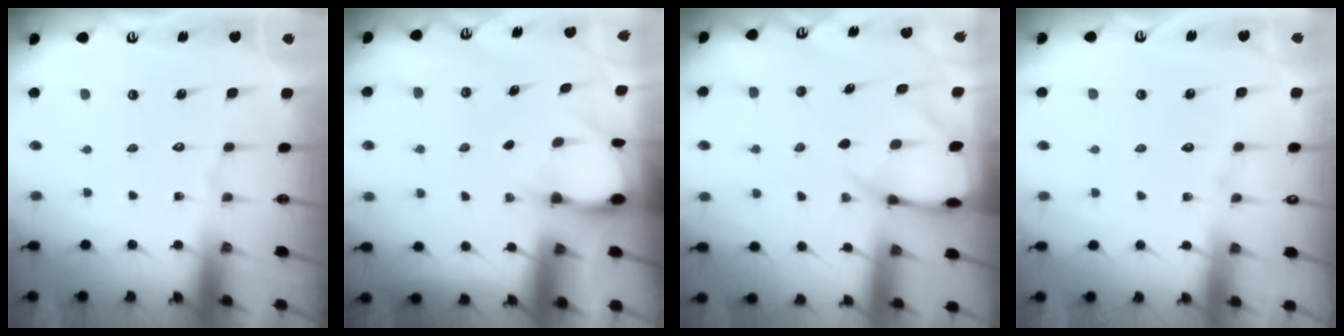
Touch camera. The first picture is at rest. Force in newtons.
{"total": 2.9, "press": 2.9, "slide": 0.3}
{"total": 6.6, "press": 6.6, "slide": 0.7}
{"total": 3.6, "press": 3.6, "slide": 0.4}